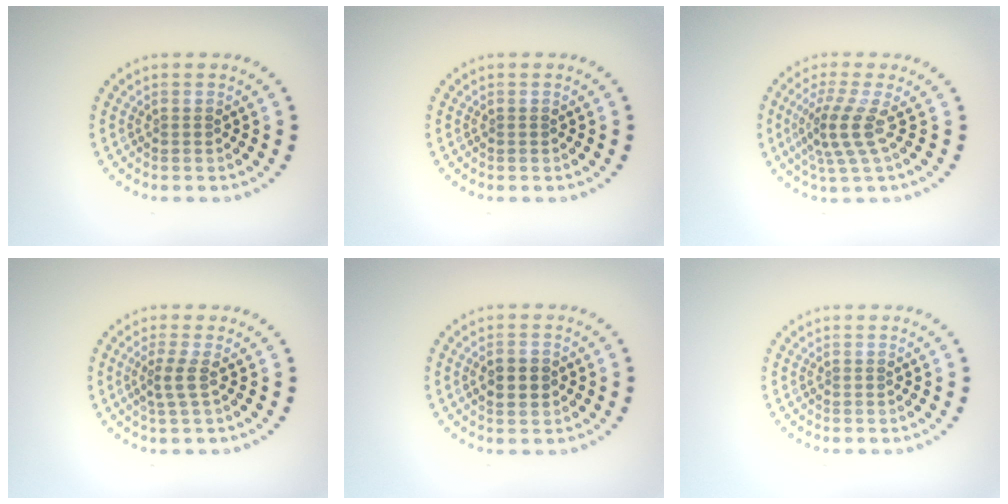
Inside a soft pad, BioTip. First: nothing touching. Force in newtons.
{"total": 0.0}
{"total": 3.5, "press": 2.5, "slide": 2.5}
{"total": 2.0, "press": 1.3, "slide": 1.4}
{"total": 2.9, "press": 2.9, "slide": 0.2}
{"total": 0.0}